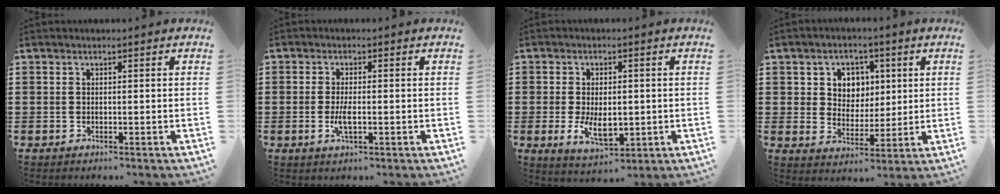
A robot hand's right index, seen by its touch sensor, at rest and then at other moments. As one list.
[{"total": 3.1, "force": [-0.7, 0.9, 2.9], "torque": [-0.065, -0.006, -0.016]}, {"total": 6.2, "force": [-0.6, 3.6, 5.0], "torque": [-0.088, -0.003, -0.015]}, {"total": 5.4, "force": [1.8, 4.8, 1.4], "torque": [-0.046, 0.013, 0.028]}]